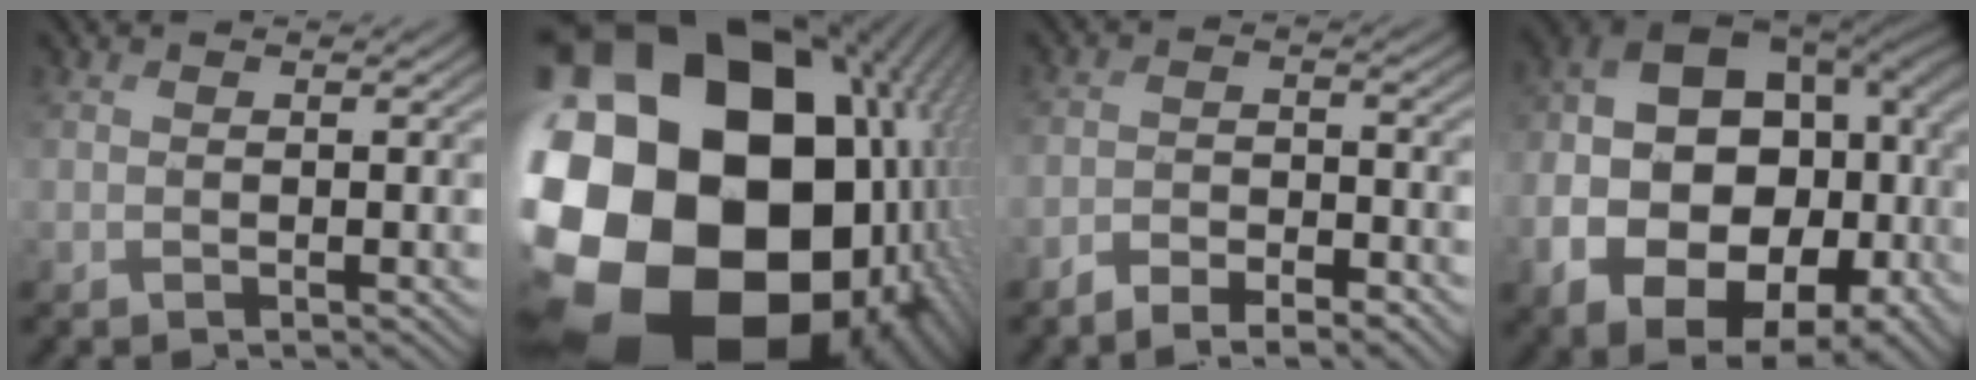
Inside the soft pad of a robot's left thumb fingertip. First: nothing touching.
{"total": 24.5, "force": [-2.8, 19.9, 14.2], "torque": [-0.268, -0.067, -0.075]}
{"total": 5.4, "force": [-4.7, 1.3, 2.3], "torque": [-0.038, 0.004, -0.075]}
{"total": 18.4, "force": [-4.9, 12.9, 12.2], "torque": [-0.242, -0.038, -0.037]}